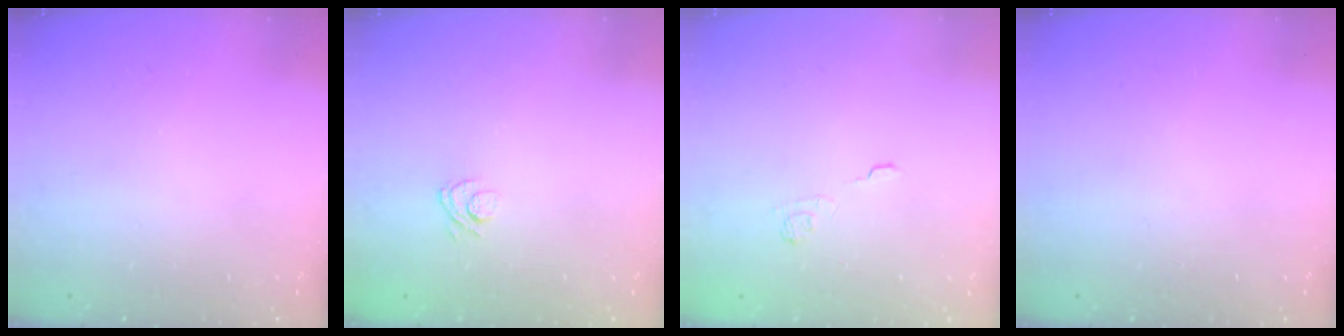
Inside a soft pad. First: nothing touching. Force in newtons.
{"total": 6.1, "press": 5.9, "slide": 1.3}
{"total": 2.3, "press": 1.8, "slide": 1.3}
{"total": 0.0}